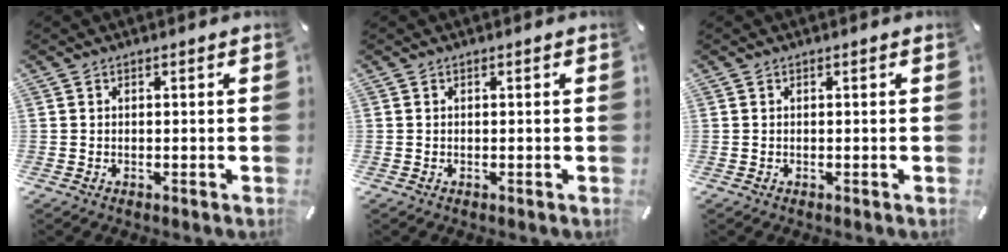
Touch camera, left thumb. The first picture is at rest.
{"total": 0.0}
{"total": 0.0}